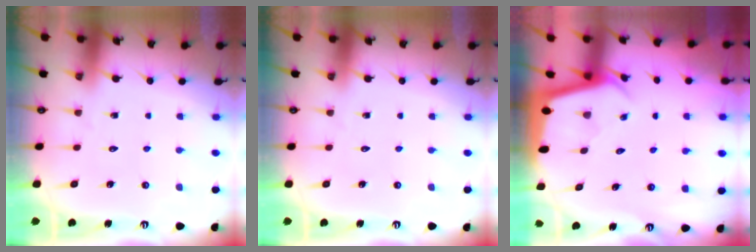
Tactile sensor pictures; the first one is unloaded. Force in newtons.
{"total": 0.0}
{"total": 2.1, "press": 2.1, "slide": 0.1}